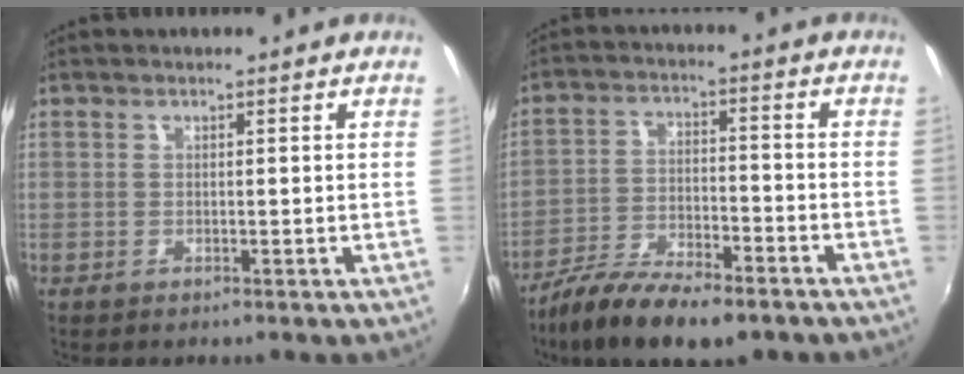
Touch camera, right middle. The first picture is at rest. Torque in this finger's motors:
{"motor_torque": [0.65, -1.49, 0.12, 0.10]}